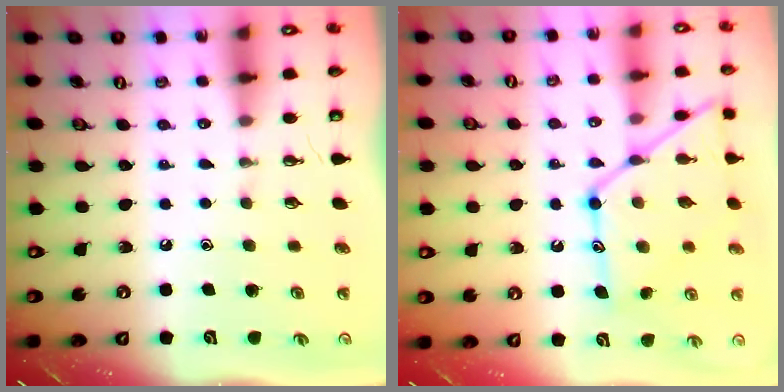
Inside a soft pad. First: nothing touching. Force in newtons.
{"total": 16.6, "press": 16.5, "slide": 1.4}